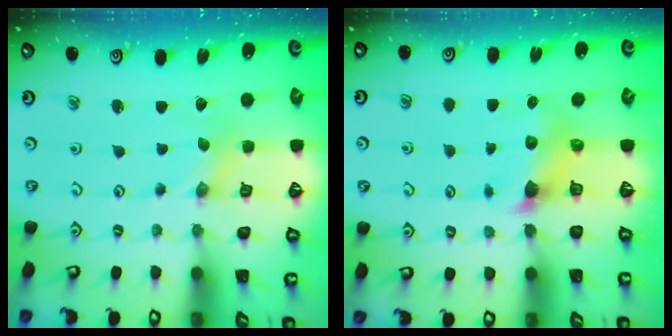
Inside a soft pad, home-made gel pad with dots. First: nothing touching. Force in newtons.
{"total": 7.2, "press": 7.2, "slide": 0.6}